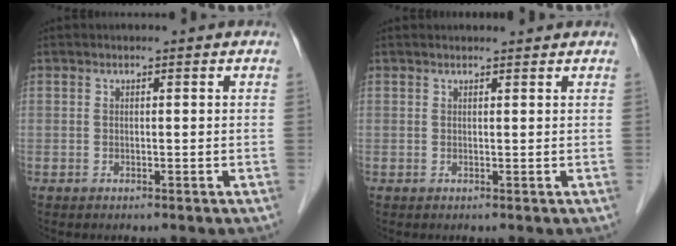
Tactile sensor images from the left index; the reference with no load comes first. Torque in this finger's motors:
{"motor_torque": [0.36, -0.11, 0.07, -0.01]}